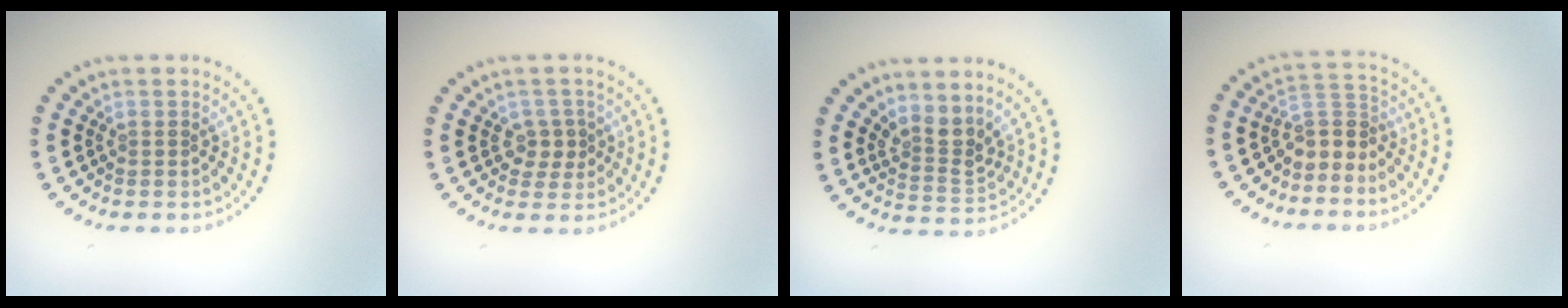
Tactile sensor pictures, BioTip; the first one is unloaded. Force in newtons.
{"total": 1.9, "press": 1.7, "slide": 0.8}
{"total": 2.8, "press": 1.9, "slide": 2.0}
{"total": 2.4, "press": 1.8, "slide": 1.6}